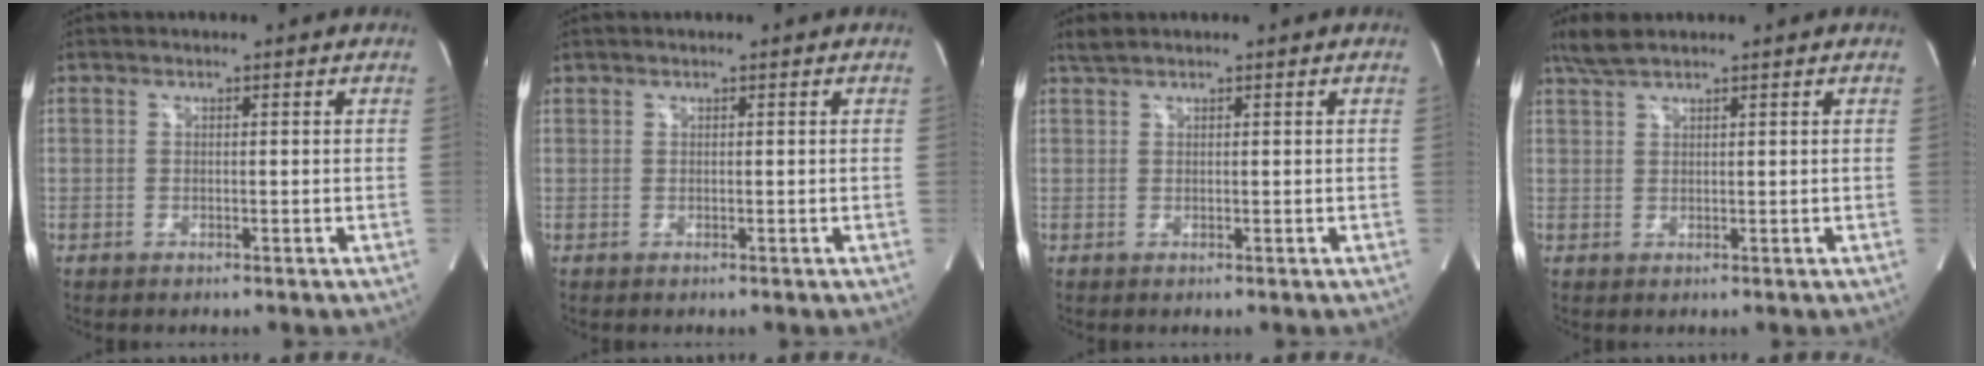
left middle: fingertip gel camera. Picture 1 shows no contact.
{"total": 0.0}
{"total": 1.3, "force": [1.2, -0.1, 0.4], "torque": [-0.016, 0.012, 0.031]}
{"total": 3.2, "force": [2.8, 0.3, 1.6], "torque": [-0.046, 0.013, 0.061]}